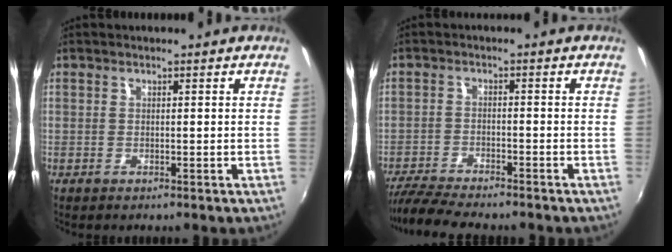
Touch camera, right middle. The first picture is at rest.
{"total": 9.1, "force": [-8.2, 1.0, 3.8], "torque": [-0.099, -0.021, -0.140]}